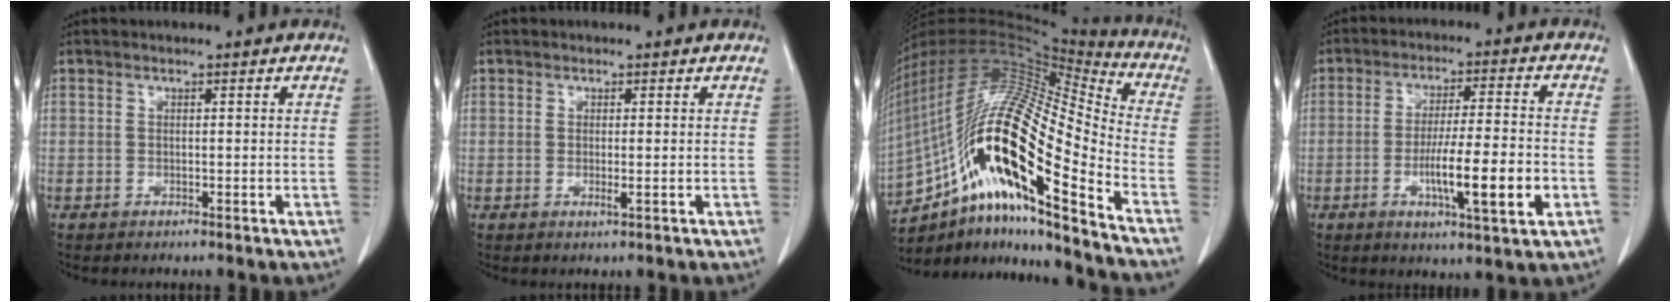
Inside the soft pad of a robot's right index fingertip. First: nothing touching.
{"total": 1.1, "force": [-0.2, 0.0, 1.1], "torque": [-0.023, -0.005, -0.002]}
{"total": 27.0, "force": [-14.1, 4.1, 22.6], "torque": [-0.434, -0.003, -0.258]}
{"total": 11.3, "force": [-3.4, 0.7, 10.8], "torque": [-0.181, -0.010, -0.056]}